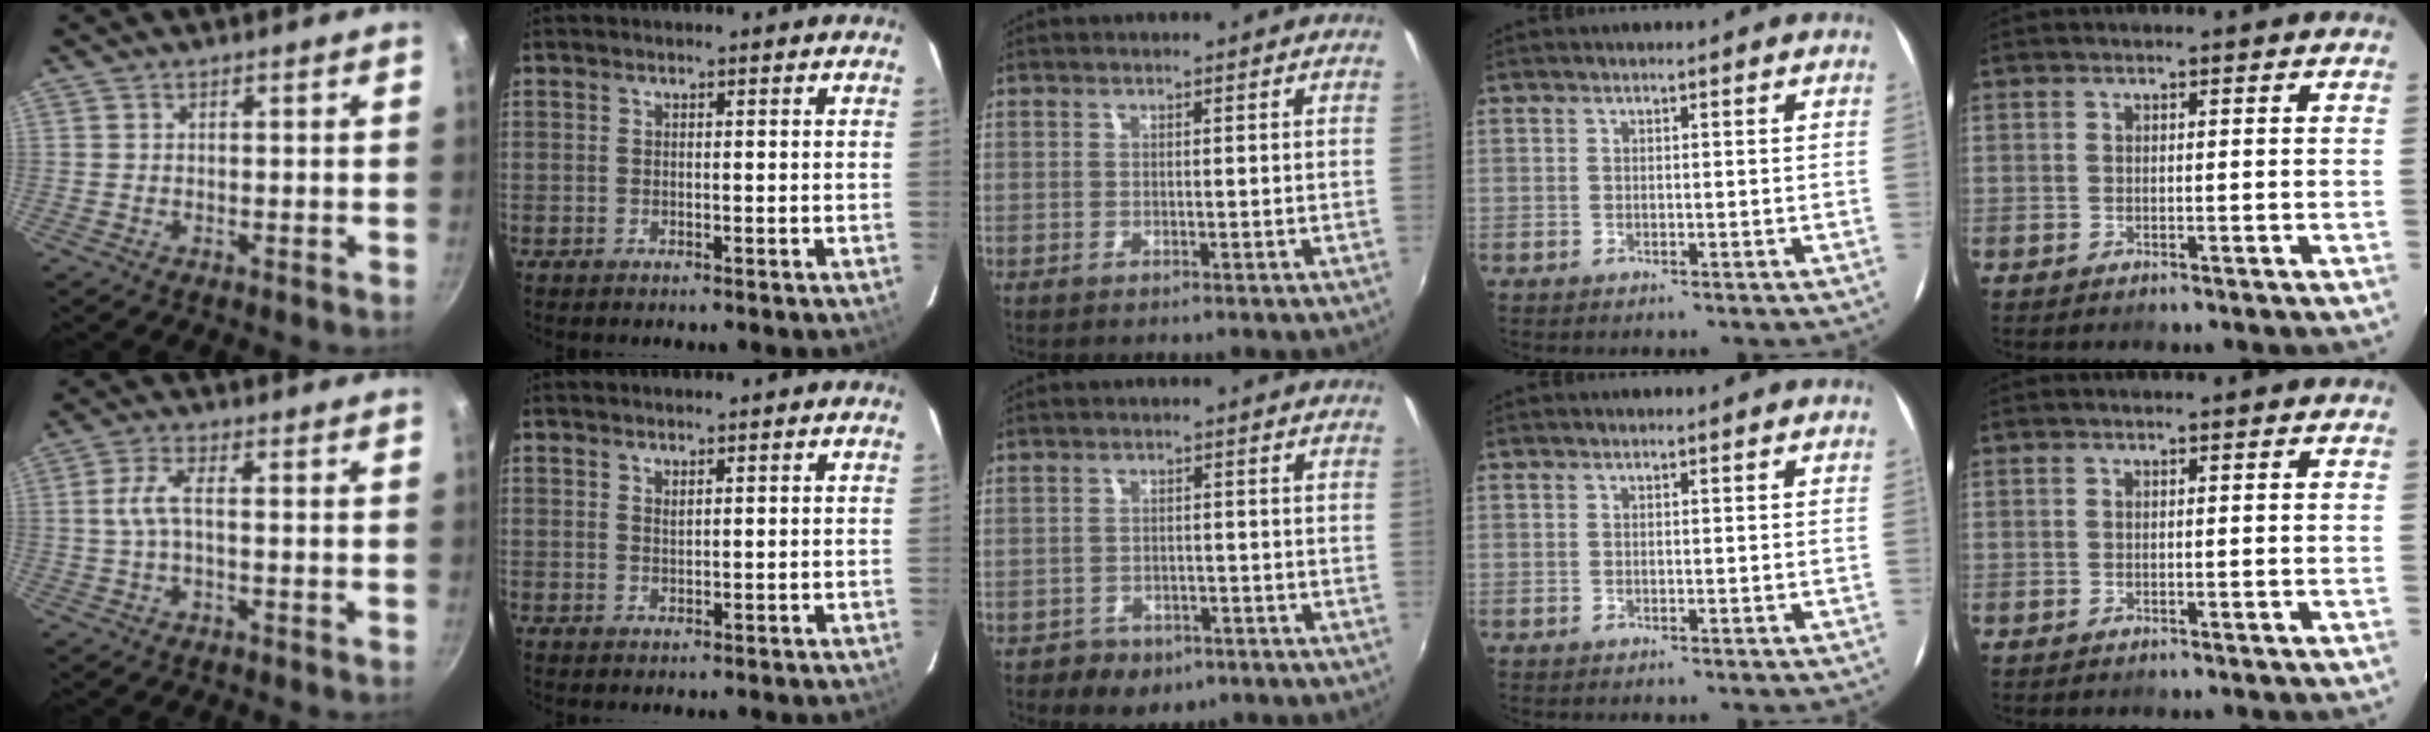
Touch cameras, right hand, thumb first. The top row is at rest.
{"thumb": {"total": 4.4, "force": [-0.5, 1.3, 4.1], "torque": [-0.100, 0.015, -0.013]}, "index": {"total": 1.0, "force": [0.7, 0.3, 0.6], "torque": [-0.010, 0.001, 0.013]}, "middle": {"total": 6.1, "force": [-3.6, 4.4, 2.2], "torque": [-0.066, -0.001, -0.041]}}